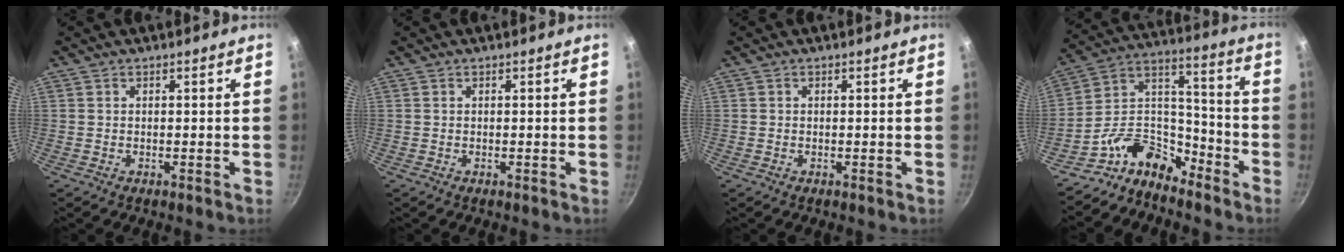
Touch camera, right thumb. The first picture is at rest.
{"total": 0.0}
{"total": 0.0}
{"total": 13.1, "force": [-10.0, 6.8, 5.0], "torque": [-0.057, 0.113, -0.202]}